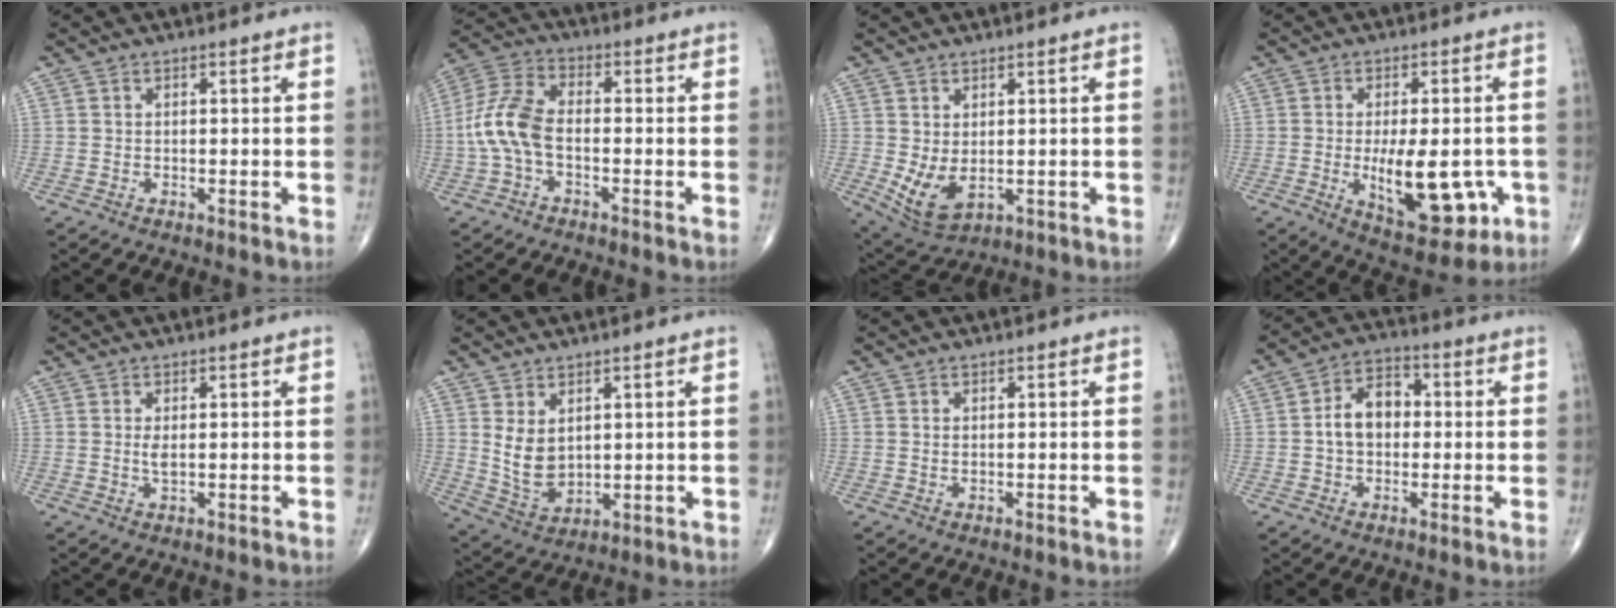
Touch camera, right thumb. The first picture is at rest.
{"total": 9.7, "force": [-1.7, 5.3, 7.9], "torque": [-0.178, 0.030, -0.042]}
{"total": 6.7, "force": [-0.1, 3.8, 5.5], "torque": [-0.100, -0.009, 0.019]}
{"total": 14.8, "force": [-3.2, 6.8, 12.7], "torque": [-0.163, -0.009, -0.030]}
{"total": 1.7, "force": [0.2, 0.6, 1.6], "torque": [-0.032, -0.004, 0.008]}
{"total": 6.9, "force": [2.1, 4.3, 5.0], "torque": [-0.079, -0.021, 0.059]}
{"total": 0.7, "force": [0.2, 0.3, 0.6], "torque": [-0.012, 0.000, 0.006]}
{"total": 8.4, "force": [0.1, 5.9, 5.9], "torque": [-0.083, 0.025, -0.007]}